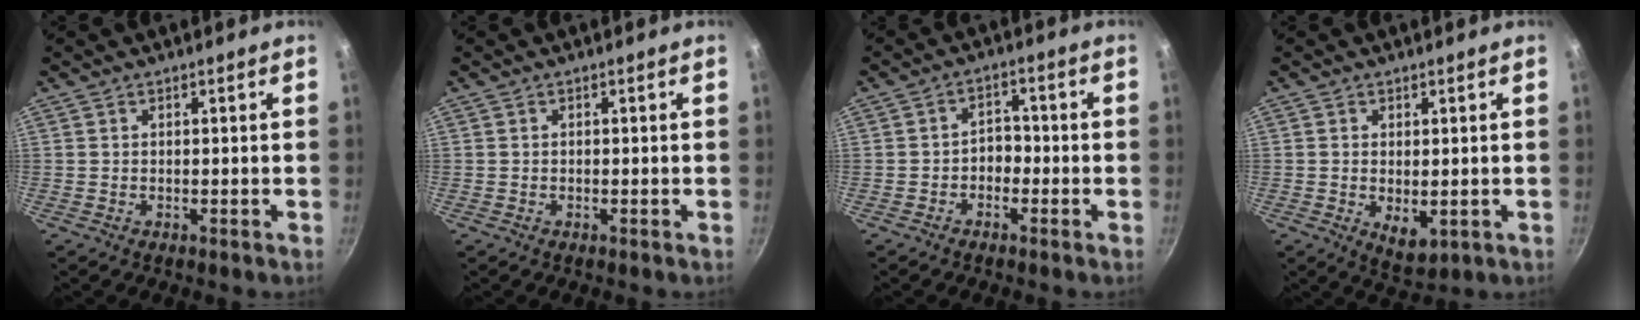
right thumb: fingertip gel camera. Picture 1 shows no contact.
{"total": 0.0}
{"total": 3.4, "force": [-1.4, 2.5, 1.8], "torque": [-0.003, 0.021, -0.027]}
{"total": 4.9, "force": [-0.7, 2.7, 4.1], "torque": [-0.060, -0.017, -0.002]}